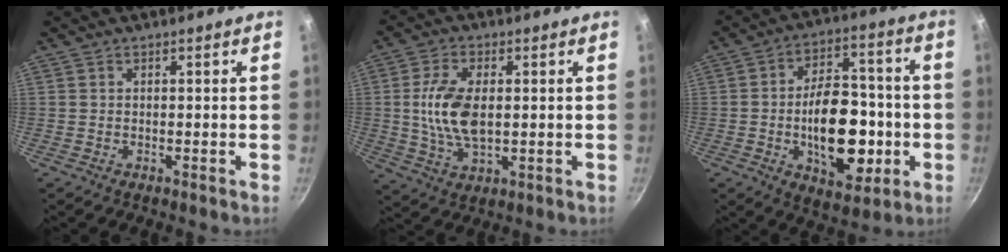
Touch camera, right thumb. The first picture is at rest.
{"total": 10.5, "force": [0.7, 5.7, 8.8], "torque": [-0.171, 0.000, 0.013]}
{"total": 18.9, "force": [-3.7, 10.9, 15.0], "torque": [-0.178, 0.024, -0.050]}